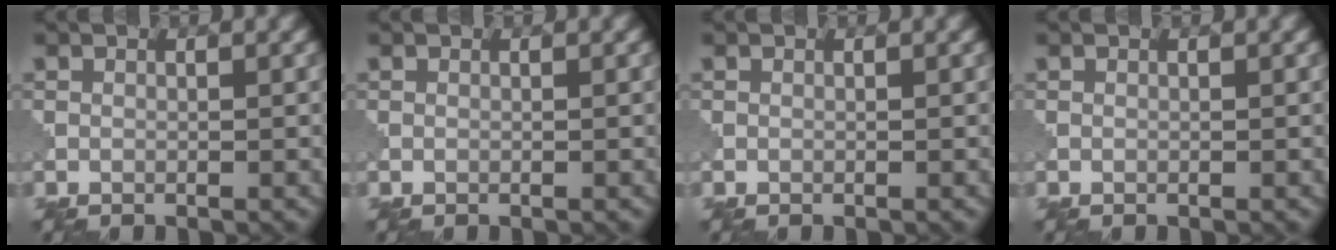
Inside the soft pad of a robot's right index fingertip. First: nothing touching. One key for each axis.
{"total": 0.0}
{"total": 0.0}
{"total": 0.0}